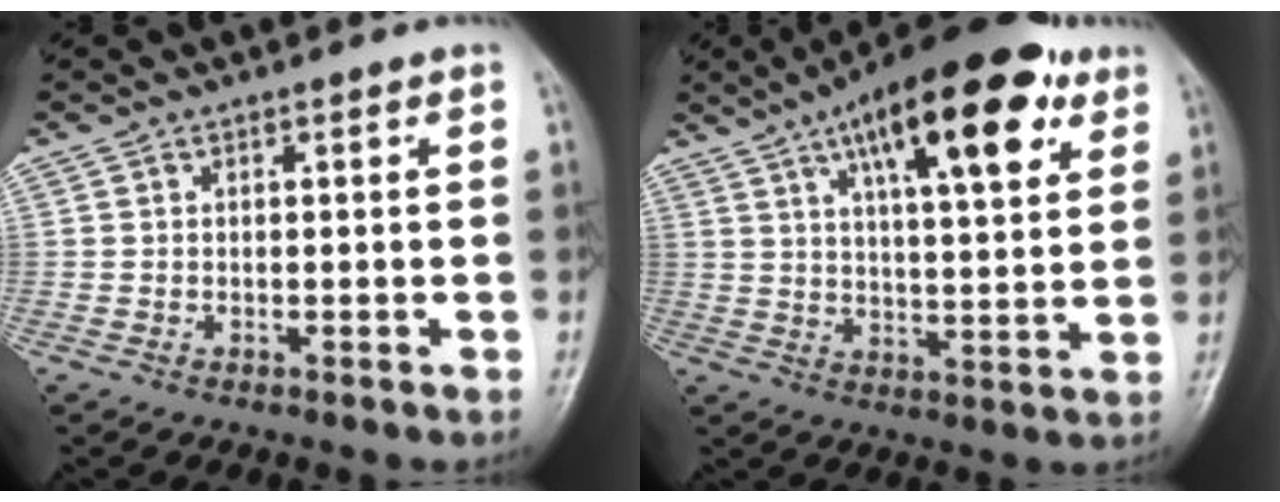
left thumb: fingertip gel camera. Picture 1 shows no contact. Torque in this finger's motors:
{"motor_torque": [1.84, 1.85, 1.87, -0.89, 0.15]}